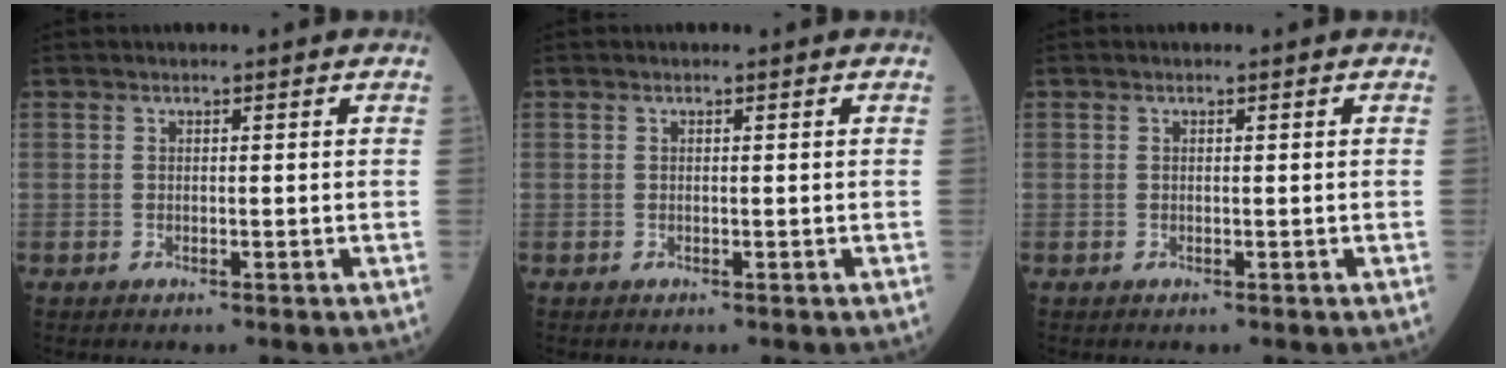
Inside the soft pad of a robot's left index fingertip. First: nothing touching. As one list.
[{"total": 0.0}, {"total": 0.0}]